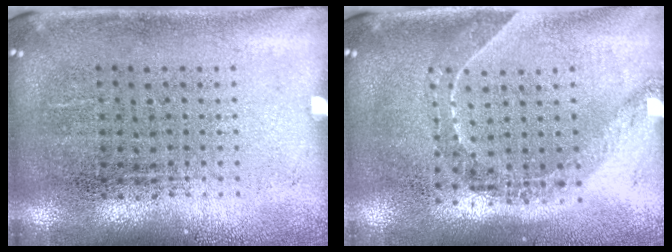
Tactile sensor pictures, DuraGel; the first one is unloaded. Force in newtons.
{"total": 1.6, "press": 1.3, "slide": 1.0}